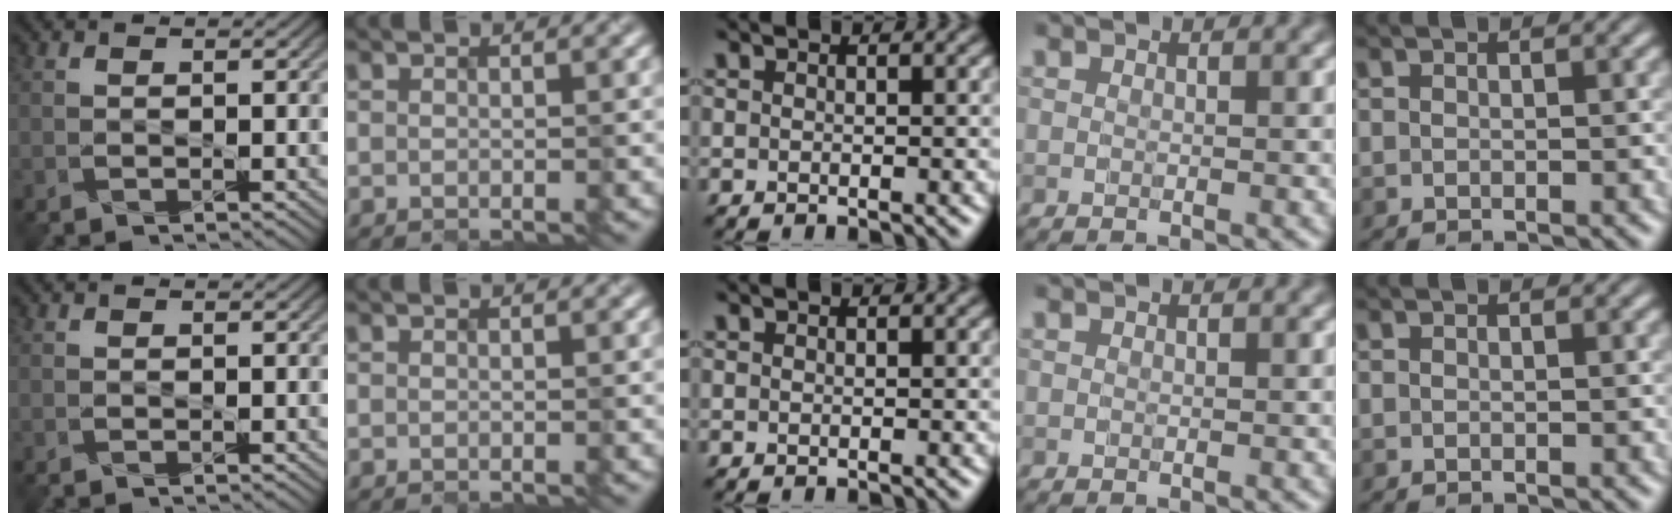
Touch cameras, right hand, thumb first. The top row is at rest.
{}